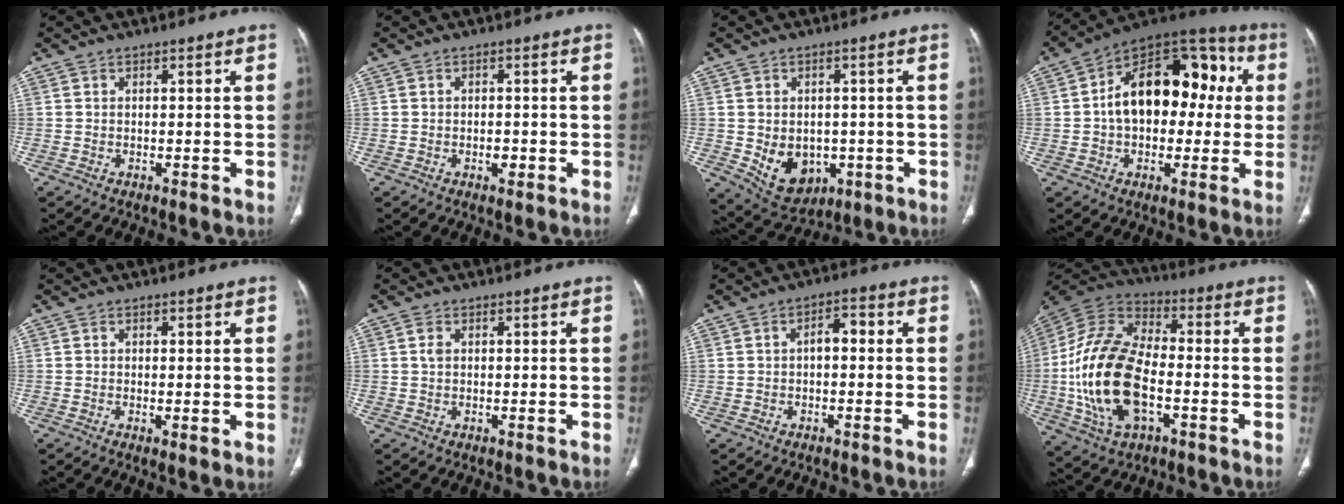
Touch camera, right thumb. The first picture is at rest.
{"total": 0.7, "force": [-0.4, 0.4, 0.4], "torque": [-0.007, 0.001, -0.006]}
{"total": 9.7, "force": [-2.1, 7.5, 5.9], "torque": [-0.068, 0.003, -0.008]}
{"total": 20.9, "force": [2.0, 13.2, 16.1], "torque": [-0.205, 0.049, 0.023]}
{"total": 1.7, "force": [-0.1, 0.5, 1.6], "torque": [-0.032, -0.009, -0.003]}
{"total": 1.2, "force": [0.2, 0.7, 0.9], "torque": [-0.017, 0.000, 0.002]}
{"total": 3.4, "force": [-0.1, 1.9, 2.8], "torque": [-0.036, 0.017, -0.009]}
{"total": 21.8, "force": [-3.8, 12.1, 17.7], "torque": [-0.355, 0.019, -0.070]}